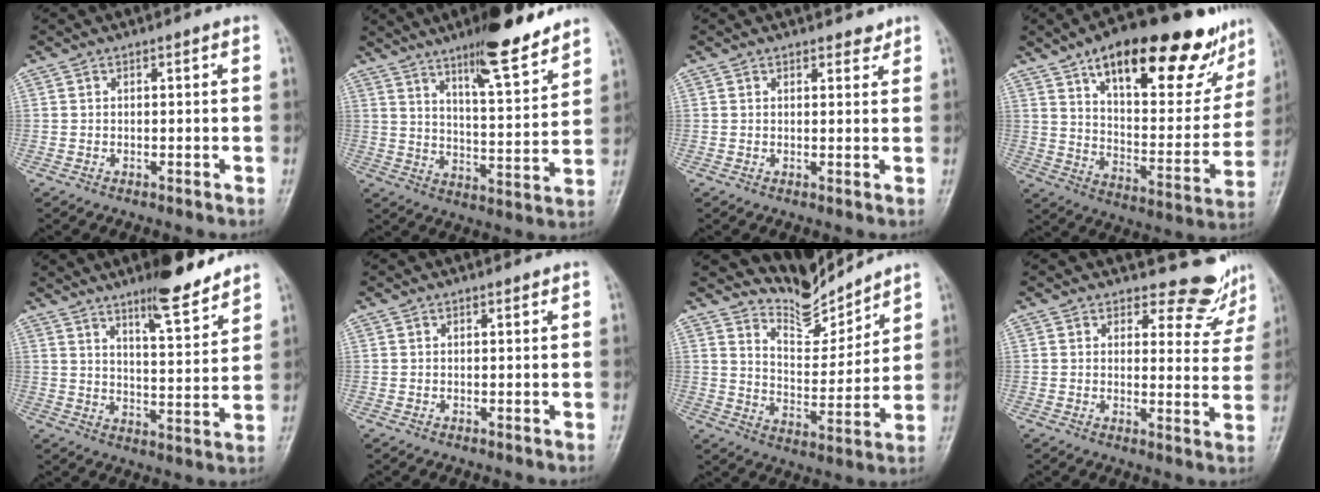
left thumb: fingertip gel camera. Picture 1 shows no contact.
{"total": 14.4, "force": [10.8, 2.7, 9.2], "torque": [-0.120, -0.071, 0.172]}
{"total": 1.9, "force": [1.6, 0.9, 0.5], "torque": [0.008, -0.010, 0.017]}
{"total": 28.3, "force": [17.7, 11.3, 18.9], "torque": [-0.227, -0.043, 0.266]}
{"total": 10.9, "force": [8.5, 2.0, 6.6], "torque": [-0.083, -0.064, 0.136]}
{"total": 0.0}
{"total": 8.7, "force": [8.6, 1.5, -0.1], "torque": [0.026, -0.079, 0.170]}
{"total": 7.7, "force": [7.3, 2.6, 0.1], "torque": [0.031, -0.069, 0.075]}